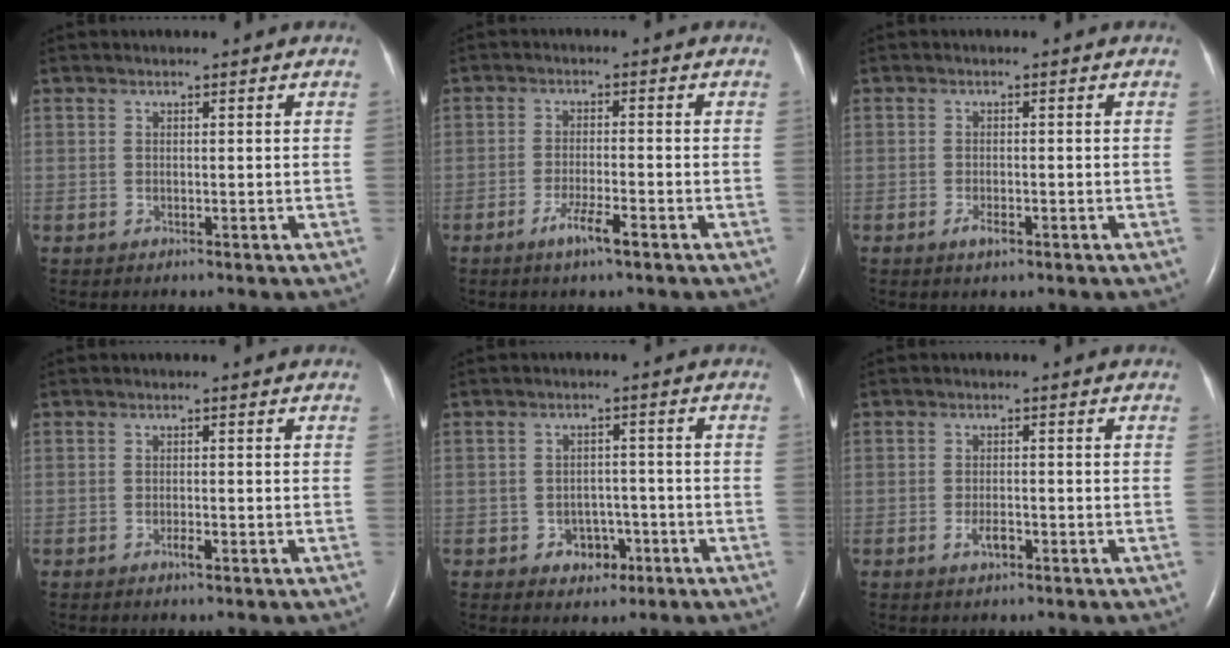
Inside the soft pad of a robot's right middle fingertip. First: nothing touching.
{"total": 4.1, "force": [-2.5, 0.2, 3.2], "torque": [-0.064, -0.005, -0.047]}
{"total": 1.8, "force": [-1.1, 0.6, 1.4], "torque": [-0.027, -0.001, -0.017]}
{"total": 1.2, "force": [-0.7, 0.2, 0.9], "torque": [-0.020, -0.001, -0.011]}
{"total": 4.2, "force": [-2.0, 3.2, 1.8], "torque": [-0.021, 0.013, -0.022]}
{"total": 2.3, "force": [-1.2, 0.9, 1.8], "torque": [-0.037, 0.001, -0.021]}